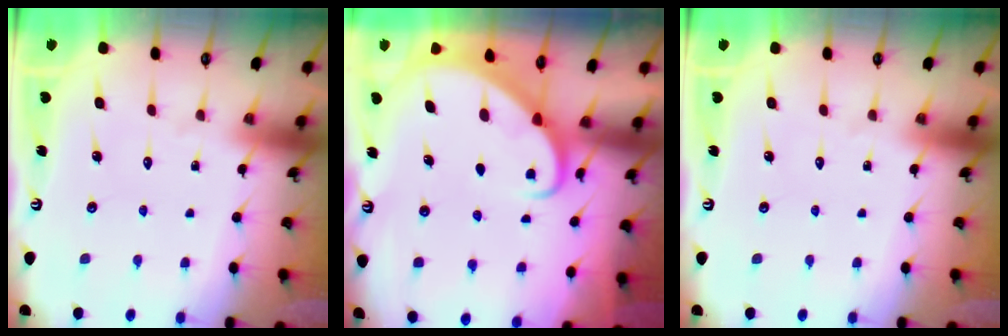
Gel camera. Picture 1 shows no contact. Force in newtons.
{"total": 2.6, "press": 2.6, "slide": 0.3}
{"total": 0.0}